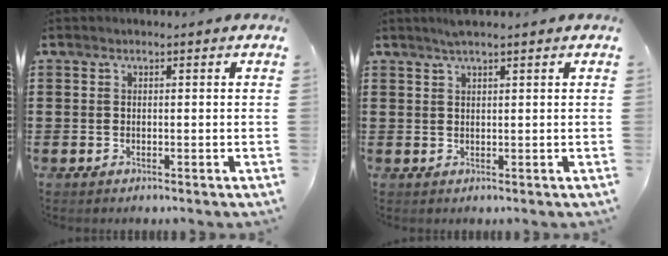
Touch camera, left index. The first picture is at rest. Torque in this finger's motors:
{"motor_torque": [0.54, -0.43, 0.01, 0.05]}